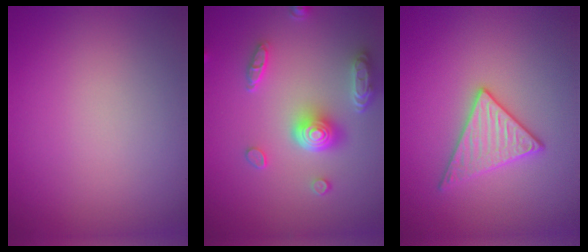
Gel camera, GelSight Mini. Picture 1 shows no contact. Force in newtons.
{"total": 5.2, "press": 4.0, "slide": 3.3}
{"total": 3.0, "press": 3.0, "slide": 0.1}